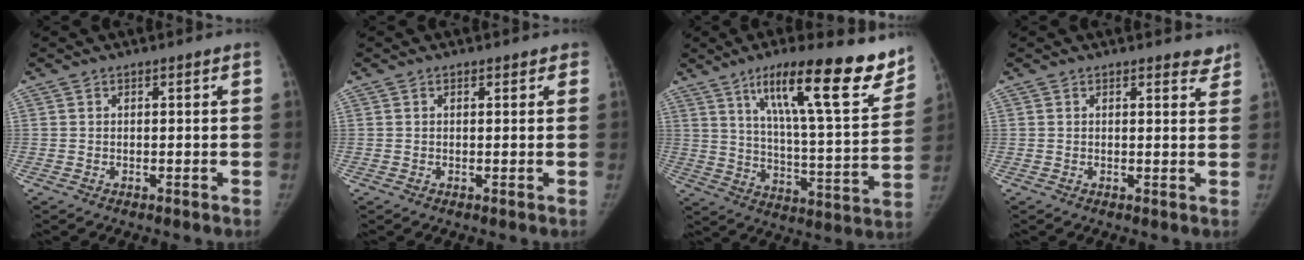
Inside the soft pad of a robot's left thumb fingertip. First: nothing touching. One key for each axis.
{"total": 1.3, "fx": 0.8, "fy": 0.9, "fz": 0.6, "tx": 0.013, "ty": 0.000, "tz": 0.003}
{"total": 24.6, "fx": 15.5, "fy": 5.0, "fz": 18.4, "tx": -0.244, "ty": -0.055, "tz": 0.242}
{"total": 2.8, "fx": 2.5, "fy": 1.0, "fz": 0.6, "tx": 0.018, "ty": -0.014, "tz": 0.017}